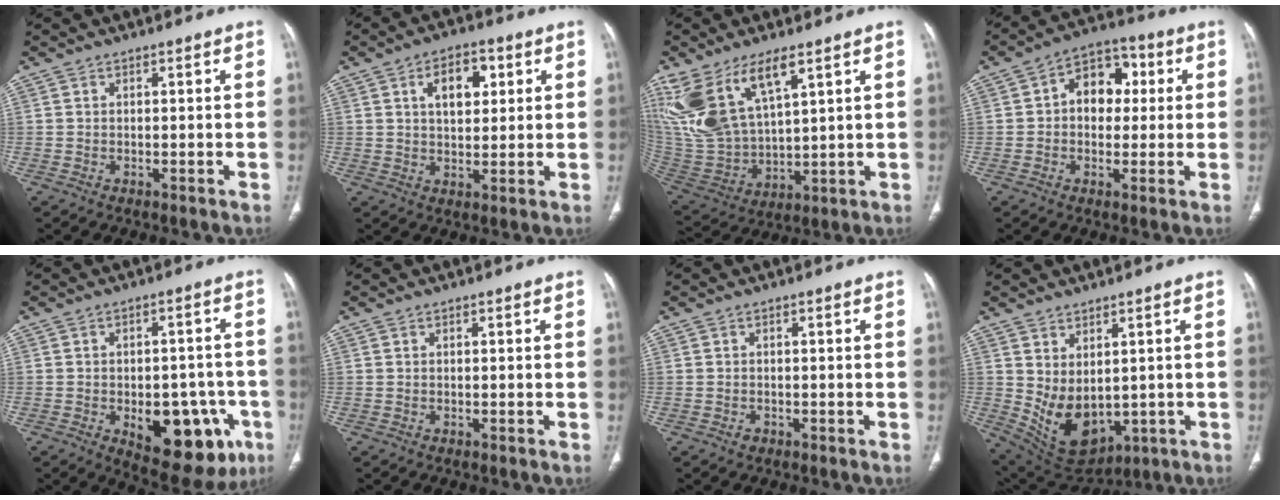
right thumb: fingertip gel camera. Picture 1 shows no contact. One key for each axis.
{"total": 8.4, "fx": 2.8, "fy": 4.9, "fz": 6.2, "tx": -0.070, "ty": -0.003, "tz": 0.043}
{"total": 17.5, "fx": 9.5, "fy": 7.7, "fz": 12.5, "tx": -0.255, "ty": -0.036, "tz": 0.208}
{"total": 10.3, "fx": 1.6, "fy": 7.4, "fz": 6.9, "tx": -0.064, "ty": 0.022, "tz": 0.015}
{"total": 17.2, "fx": -6.1, "fy": 9.2, "fz": 13.1, "tx": -0.135, "ty": 0.020, "tz": -0.062}
{"total": 0.0}
{"total": 1.0, "fx": -0.5, "fy": 0.8, "fz": 0.3, "tx": -0.002, "ty": 0.003, "tz": -0.007}
{"total": 11.1, "fx": 0.3, "fy": 7.0, "fz": 8.6, "tx": -0.132, "ty": -0.016, "tz": 0.045}